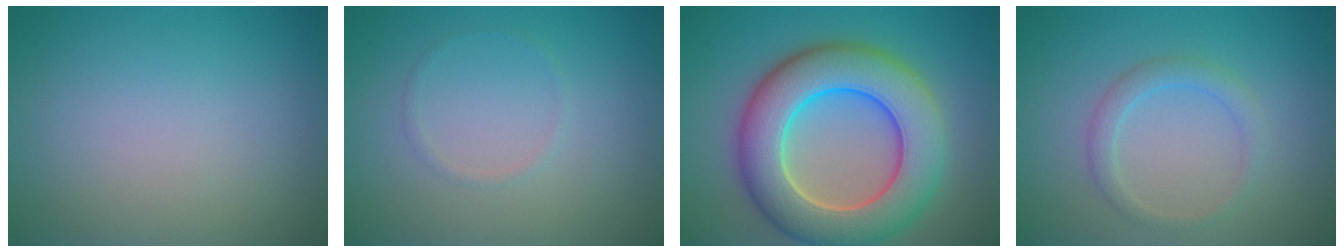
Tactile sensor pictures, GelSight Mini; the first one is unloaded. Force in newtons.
{"total": 0.6, "press": 0.6, "slide": 0.1}
{"total": 10.6, "press": 10.6, "slide": 0.5}
{"total": 1.9, "press": 1.9, "slide": 0.1}